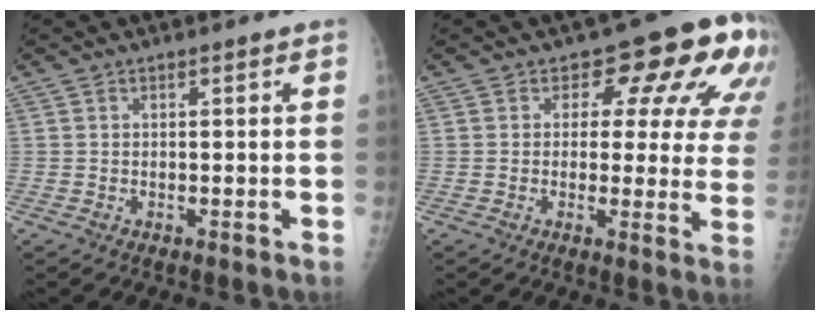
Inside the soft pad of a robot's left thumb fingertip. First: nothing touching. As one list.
[{"total": 13.4, "force": [6.2, 7.4, 9.3], "torque": [-0.059, -0.025, 0.055]}]